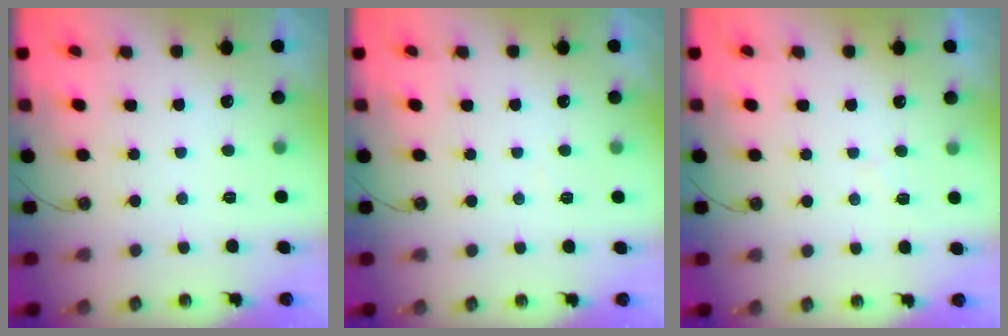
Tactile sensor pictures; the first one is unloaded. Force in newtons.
{"total": 2.9, "press": 2.8, "slide": 0.5}
{"total": 5.4, "press": 5.4, "slide": 0.7}